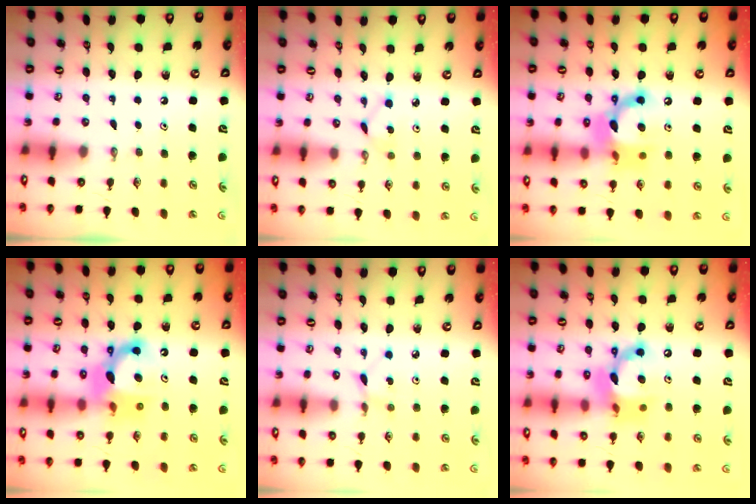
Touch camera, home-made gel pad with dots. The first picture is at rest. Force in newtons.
{"total": 3.2, "press": 3.2, "slide": 0.3}
{"total": 13.7, "press": 13.7, "slide": 0.9}
{"total": 12.3, "press": 12.2, "slide": 1.5}
{"total": 1.1, "press": 1.1, "slide": 0.1}
{"total": 15.0, "press": 14.9, "slide": 1.2}